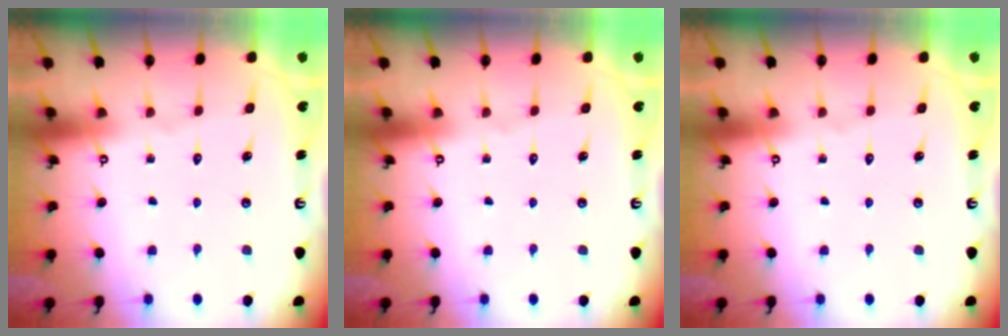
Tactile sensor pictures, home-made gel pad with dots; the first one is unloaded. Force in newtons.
{"total": 0.0}
{"total": 0.0}